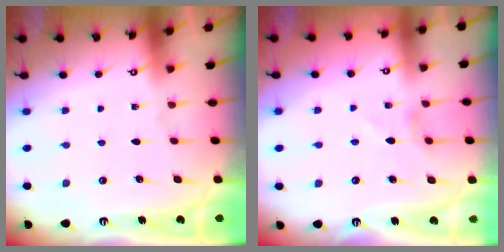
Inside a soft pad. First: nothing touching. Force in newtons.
{"total": 2.9, "press": 2.9, "slide": 0.4}